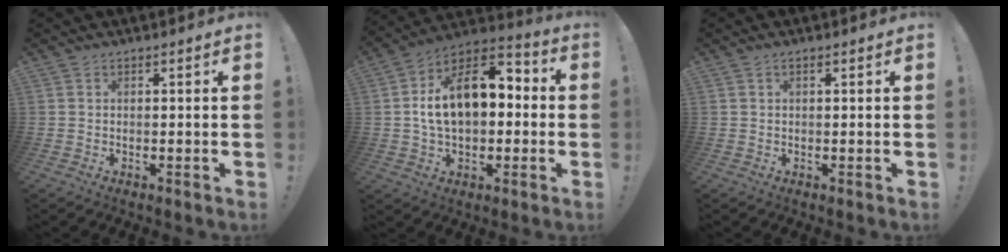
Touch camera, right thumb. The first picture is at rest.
{"total": 17.3, "force": [2.5, 10.6, 13.5], "torque": [-0.209, 0.002, 0.045]}
{"total": 0.5, "force": [0.1, 0.1, 0.5], "torque": [-0.010, 0.001, 0.002]}